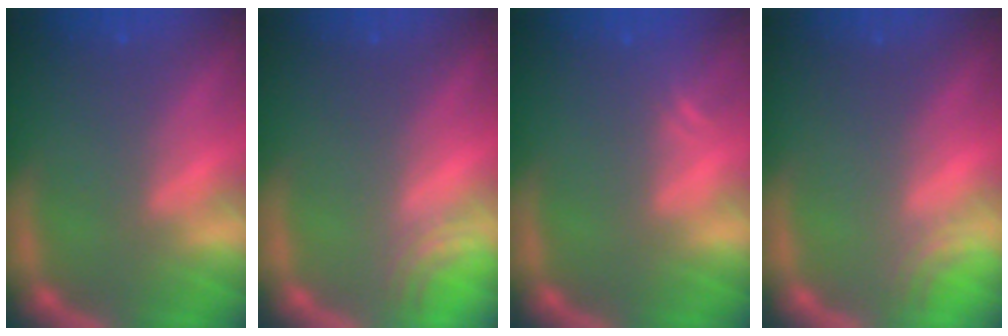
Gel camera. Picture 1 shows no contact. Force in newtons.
{"total": 2.0}
{"total": 1.5}
{"total": 1.5}